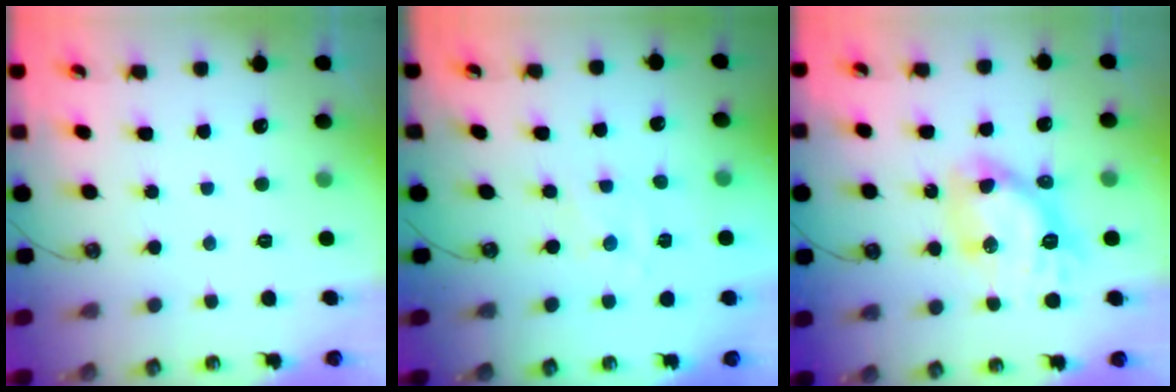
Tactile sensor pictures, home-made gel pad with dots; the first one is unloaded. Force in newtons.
{"total": 0.0}
{"total": 12.8, "press": 12.7, "slide": 1.3}